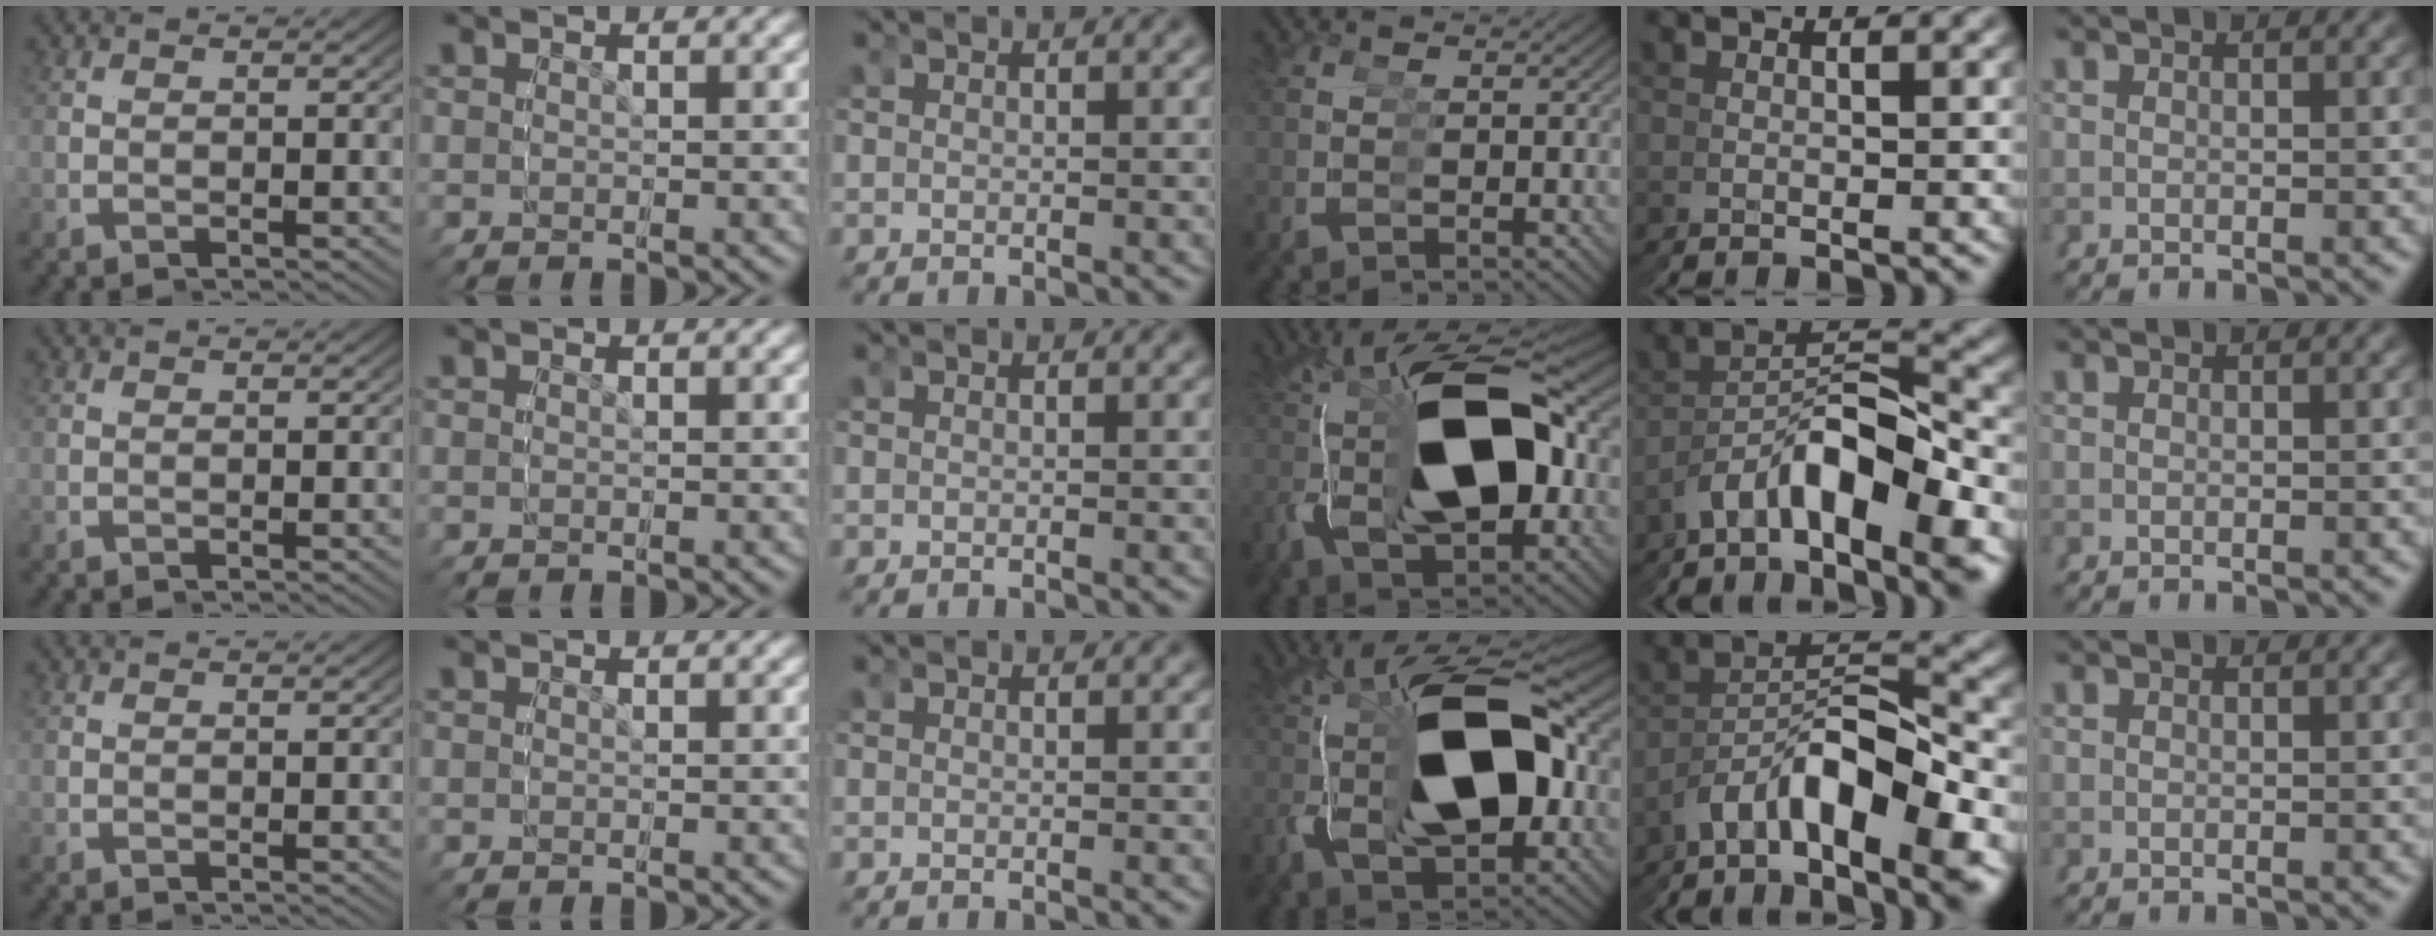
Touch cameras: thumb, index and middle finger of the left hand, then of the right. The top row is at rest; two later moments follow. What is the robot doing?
{"motion": "grasp_and_lifting", "object": "glasses"}